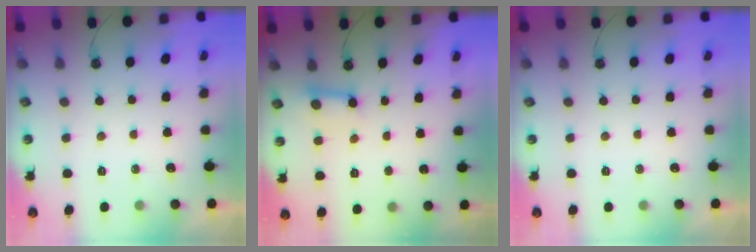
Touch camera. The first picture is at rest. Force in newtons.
{"total": 6.8, "press": 6.7, "slide": 0.7}
{"total": 0.0}